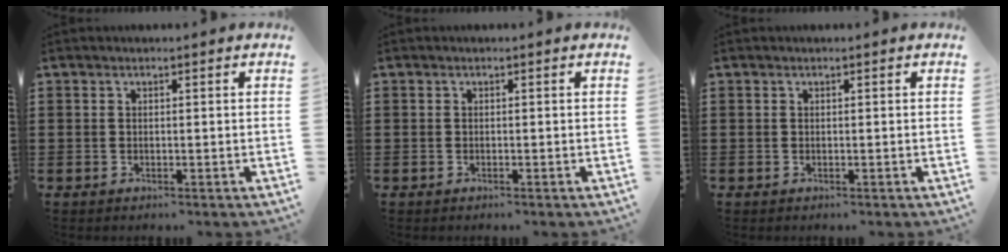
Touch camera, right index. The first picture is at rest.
{"total": 0.0}
{"total": 0.0}